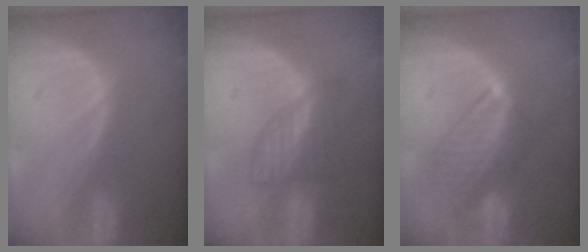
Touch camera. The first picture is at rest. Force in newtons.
{"total": 6.2, "press": 5.6, "slide": 2.7}
{"total": 7.7, "press": 7.2, "slide": 2.8}